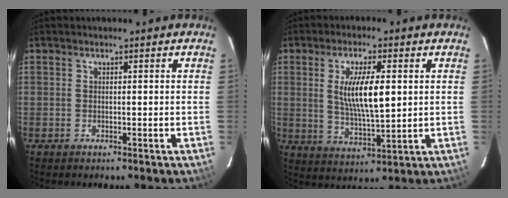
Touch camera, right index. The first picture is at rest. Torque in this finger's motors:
{"motor_torque": [1.39, 0.07, 0.86, 0.21]}